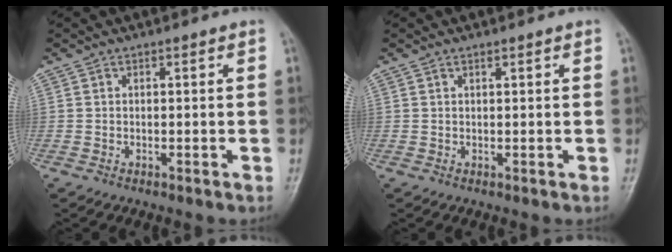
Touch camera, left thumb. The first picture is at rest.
{"total": 0.5, "force": [0.4, 0.1, 0.3], "torque": [-0.006, -0.002, 0.006]}